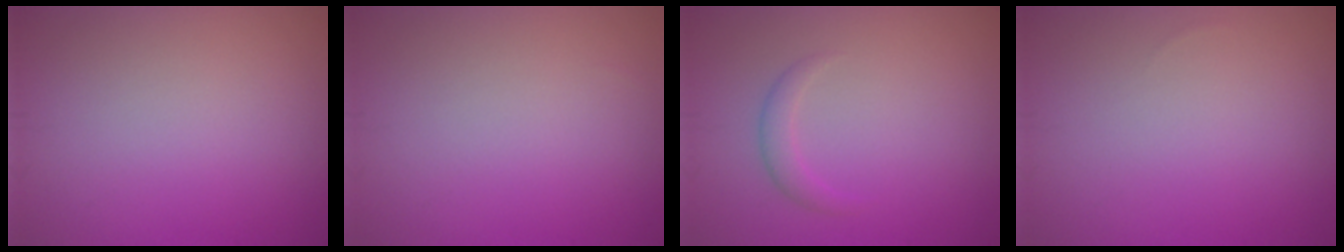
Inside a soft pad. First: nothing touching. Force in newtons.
{"total": 0.0}
{"total": 1.4, "press": 1.4, "slide": 0.1}
{"total": 0.0}